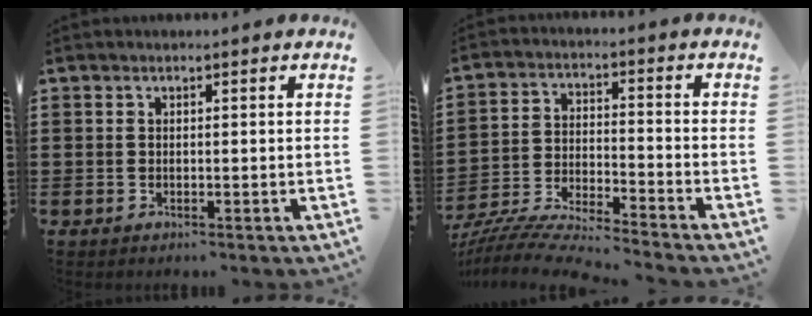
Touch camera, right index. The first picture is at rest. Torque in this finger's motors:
{"motor_torque": [0.12, 0.37, 0.19, 0.14]}